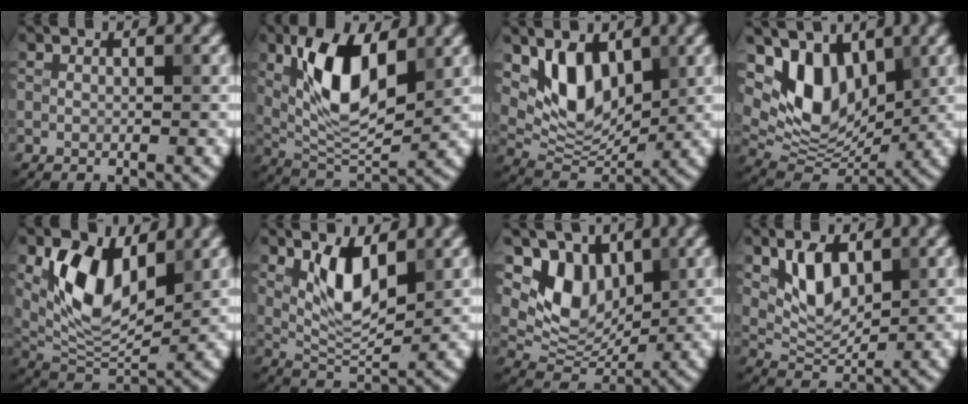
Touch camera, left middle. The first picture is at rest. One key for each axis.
{"total": 8.4, "fx": 2.5, "fy": 3.7, "fz": 7.1, "tx": -0.133, "ty": -0.002, "tz": 0.046}
{"total": 5.7, "fx": 2.4, "fy": 3.5, "fz": 3.9, "tx": -0.077, "ty": -0.015, "tz": 0.044}
{"total": 7.1, "fx": 3.0, "fy": 4.6, "fz": 4.6, "tx": -0.089, "ty": -0.017, "tz": 0.048}
{"total": 7.9, "fx": 2.7, "fy": 4.3, "fz": 6.0, "tx": -0.115, "ty": -0.009, "tz": 0.050}
{"total": 4.9, "fx": 1.8, "fy": 2.0, "fz": 4.1, "tx": -0.083, "ty": -0.005, "tz": 0.037}
{"total": 5.7, "fx": 2.4, "fy": 4.0, "fz": 3.2, "tx": -0.062, "ty": -0.016, "tz": 0.041}
{"total": 4.3, "fx": 1.6, "fy": 2.4, "fz": 3.2, "tx": -0.064, "ty": -0.002, "tz": 0.032}